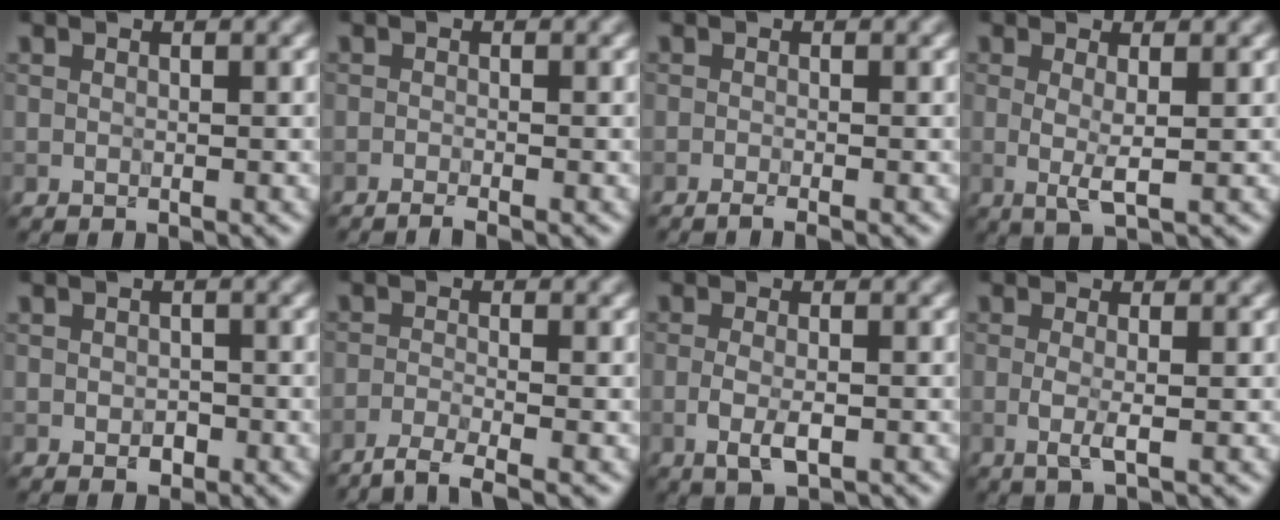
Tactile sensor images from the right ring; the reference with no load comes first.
{"total": 1.4, "force": [-1.1, 0.1, 0.9], "torque": [-0.017, 0.001, -0.025]}
{"total": 1.5, "force": [-1.0, 0.3, 1.1], "torque": [-0.014, -0.002, -0.017]}
{"total": 2.2, "force": [0.0, 0.3, 2.2], "torque": [-0.048, -0.005, 0.001]}
{"total": 1.2, "force": [-0.4, 0.9, 0.7], "torque": [-0.011, 0.000, -0.008]}
{"total": 3.2, "force": [-2.4, 0.5, 2.0], "torque": [-0.037, -0.001, -0.058]}
{"total": 2.8, "force": [-1.0, 1.0, 2.5], "torque": [-0.058, -0.004, -0.022]}
{"total": 2.0, "force": [-0.2, 0.5, 2.0], "torque": [-0.044, -0.005, -0.008]}